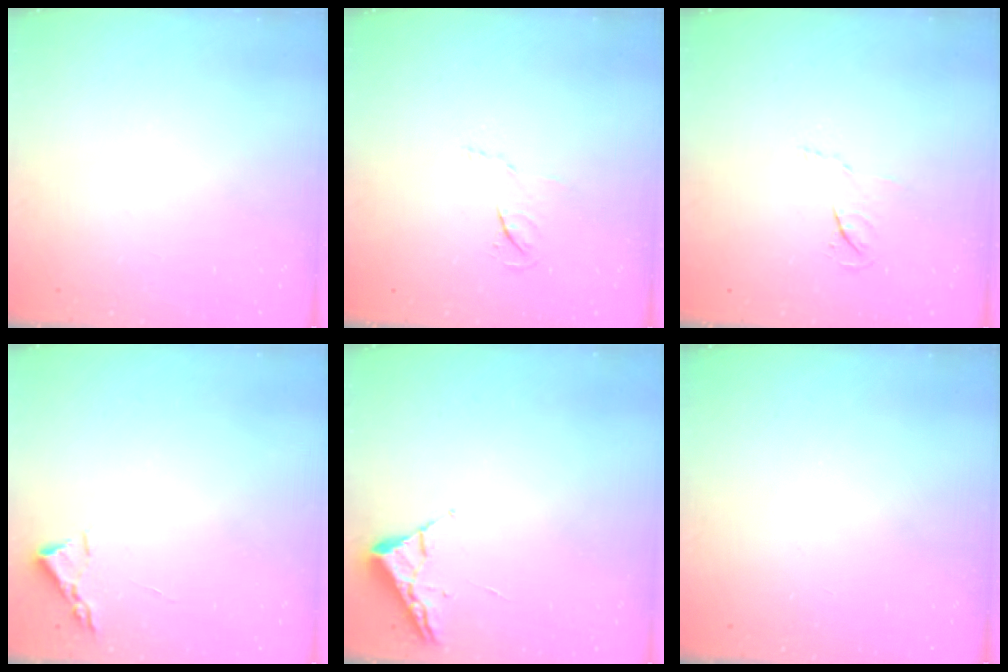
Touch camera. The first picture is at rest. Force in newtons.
{"total": 3.9, "press": 3.9, "slide": 0.4}
{"total": 3.9, "press": 3.9, "slide": 0.4}
{"total": 2.2, "press": 2.2, "slide": 0.3}
{"total": 2.6, "press": 2.6, "slide": 0.3}
{"total": 0.0}